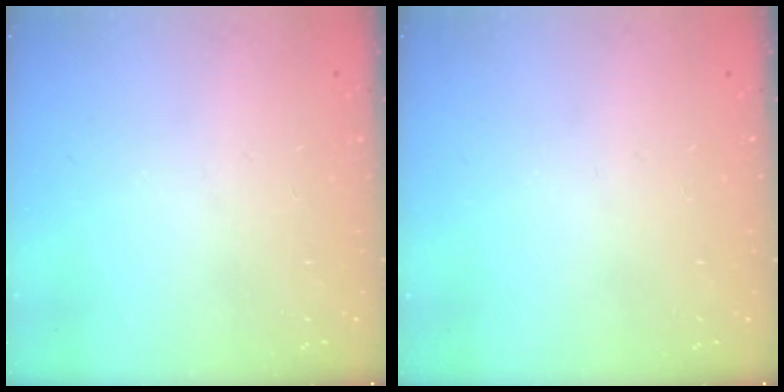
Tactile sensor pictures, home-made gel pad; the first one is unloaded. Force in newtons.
{"total": 0.0}